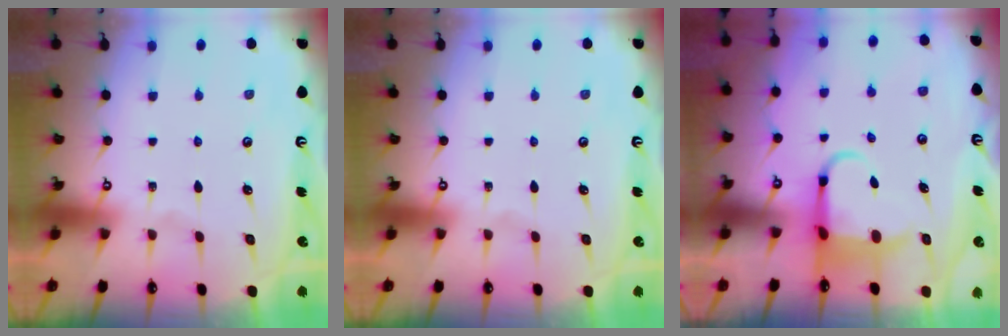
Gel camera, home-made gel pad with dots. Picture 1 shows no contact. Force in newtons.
{"total": 0.0}
{"total": 5.7, "press": 5.5, "slide": 1.5}